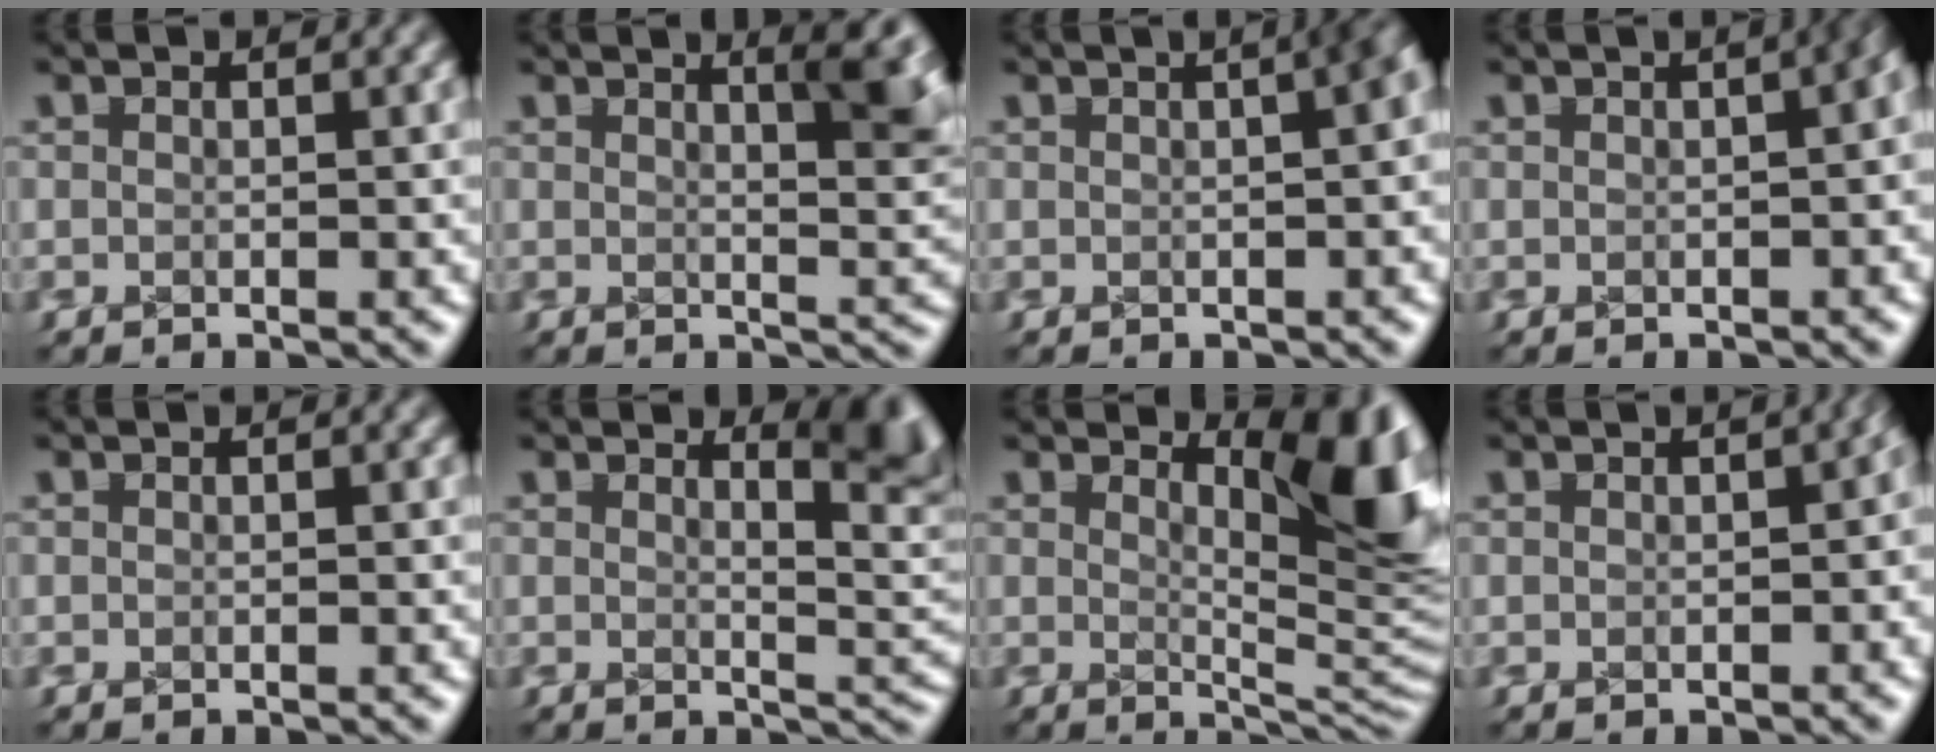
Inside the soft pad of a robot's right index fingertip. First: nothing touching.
{"total": 5.2, "force": [2.1, 1.4, 4.5], "torque": [-0.026, 0.000, 0.035]}
{"total": 3.4, "force": [0.6, 1.6, 3.0], "torque": [-0.015, 0.017, 0.003]}
{"total": 3.7, "force": [0.3, 1.7, 3.3], "torque": [-0.014, 0.021, -0.003]}
{"total": 0.0}
{"total": 4.5, "force": [1.8, 0.9, 4.1], "torque": [-0.022, -0.003, 0.031]}
{"total": 9.1, "force": [1.0, 3.0, 8.5], "torque": [-0.056, -0.009, 0.025]}
{"total": 1.0, "force": [-0.2, 0.6, 0.8], "torque": [0.002, 0.007, -0.006]}